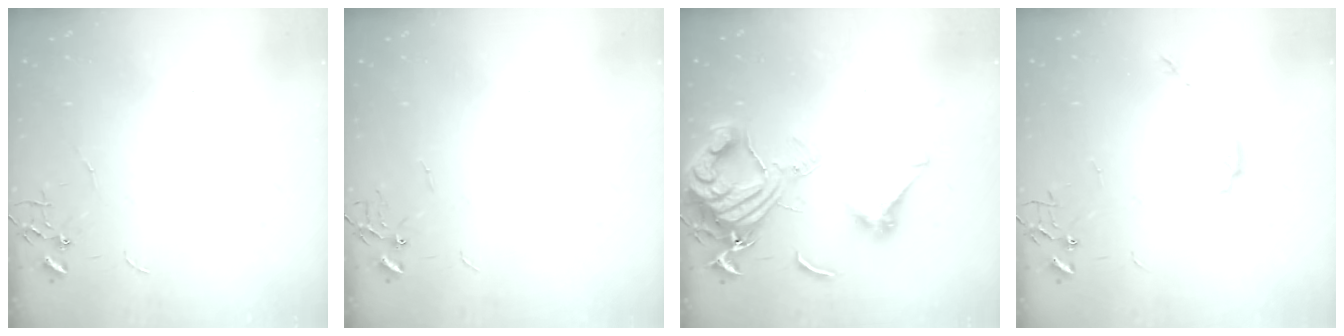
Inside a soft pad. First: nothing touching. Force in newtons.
{"total": 0.0}
{"total": 15.7, "press": 15.6, "slide": 1.8}
{"total": 4.6, "press": 4.6, "slide": 0.5}